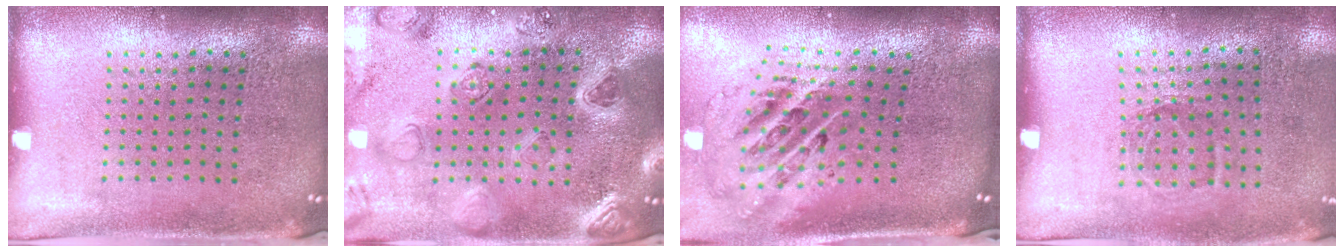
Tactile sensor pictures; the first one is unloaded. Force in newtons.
{"total": 2.3, "press": 2.2, "slide": 0.4}
{"total": 2.7, "press": 1.8, "slide": 2.0}
{"total": 1.2, "press": 0.8, "slide": 0.8}